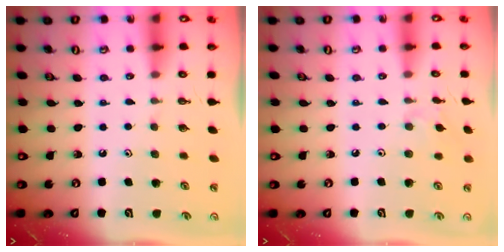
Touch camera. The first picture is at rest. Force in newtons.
{"total": 4.5, "press": 4.4, "slide": 0.7}